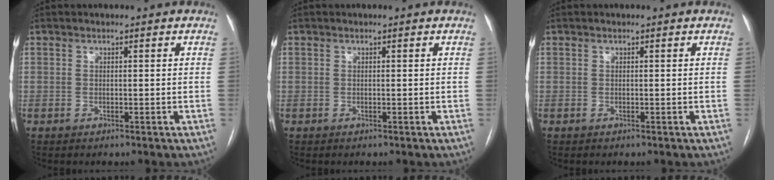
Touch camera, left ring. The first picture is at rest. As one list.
[{"total": 0.0}, {"total": 0.0}]